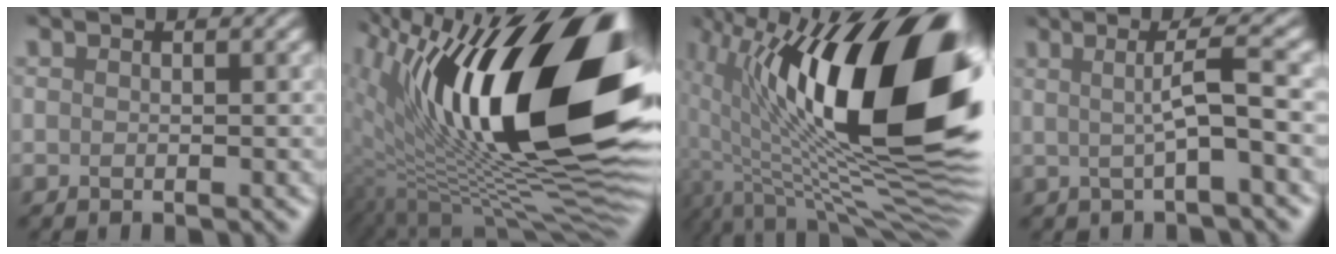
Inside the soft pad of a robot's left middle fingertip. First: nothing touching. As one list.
[{"total": 16.6, "force": [4.6, 5.4, 15.0], "torque": [-0.254, 0.010, 0.087]}, {"total": 15.6, "force": [2.4, 5.8, 14.3], "torque": [-0.259, 0.007, 0.043]}, {"total": 2.6, "force": [-0.1, -0.8, 2.5], "torque": [-0.066, 0.001, 0.016]}]